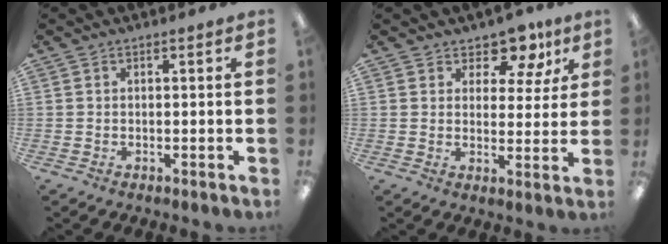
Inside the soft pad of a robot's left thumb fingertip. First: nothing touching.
{"total": 8.6, "force": [6.7, 4.6, 3.0], "torque": [-0.041, -0.045, 0.120]}